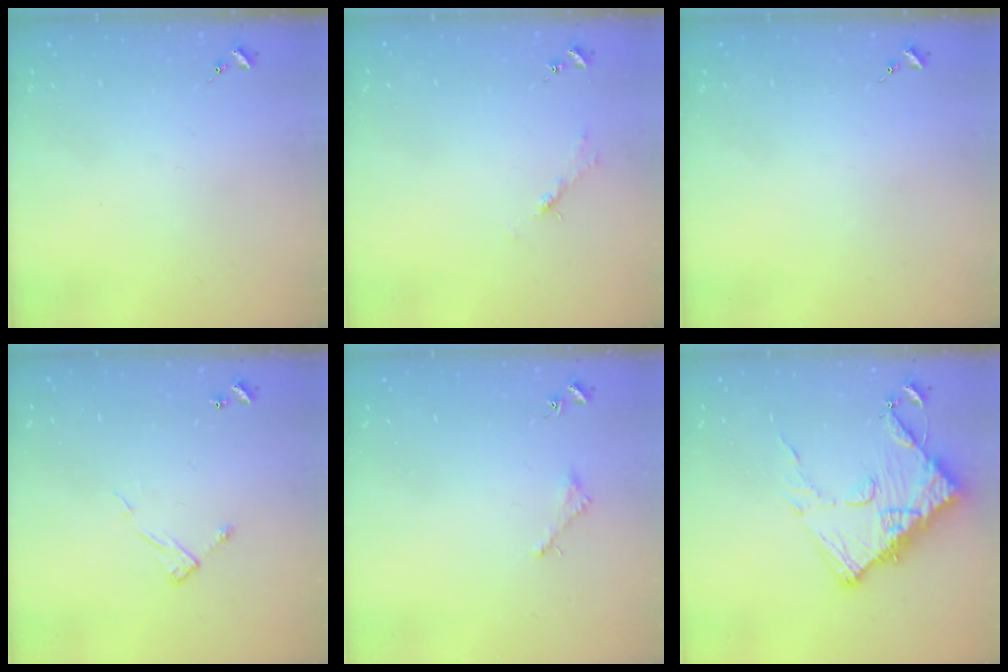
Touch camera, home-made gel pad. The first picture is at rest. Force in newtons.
{"total": 2.7, "press": 2.7, "slide": 0.4}
{"total": 0.0}
{"total": 6.2, "press": 6.2, "slide": 0.4}
{"total": 1.6, "press": 1.6, "slide": 0.2}
{"total": 14.5, "press": 14.5, "slide": 1.4}